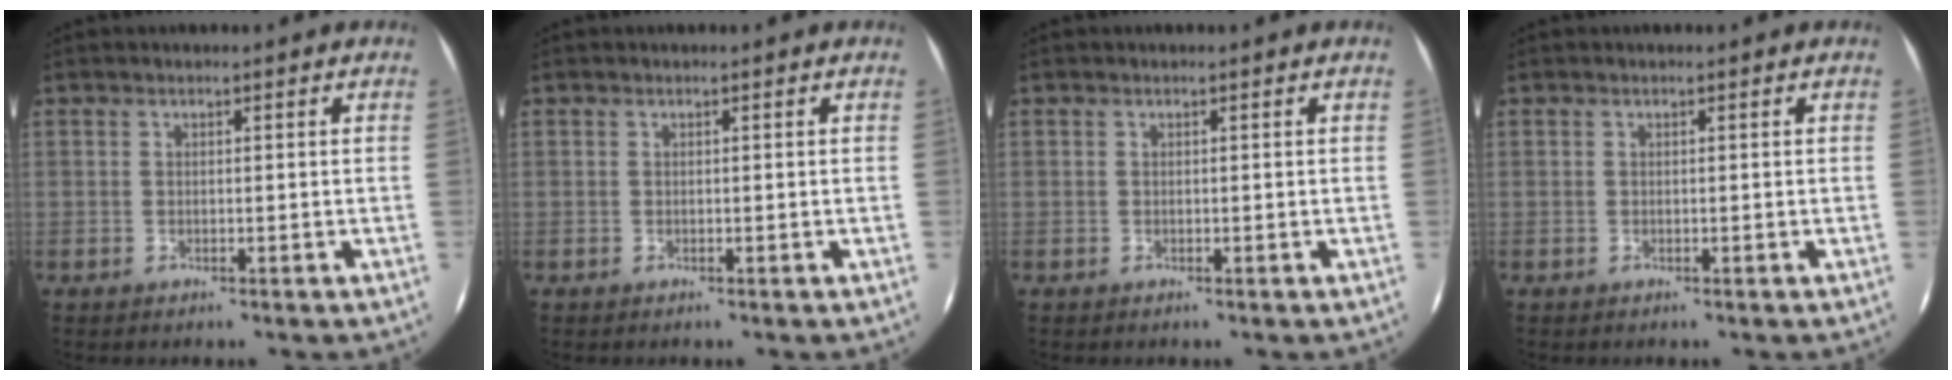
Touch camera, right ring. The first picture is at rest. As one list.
[{"total": 0.0}, {"total": 0.0}, {"total": 0.0}]